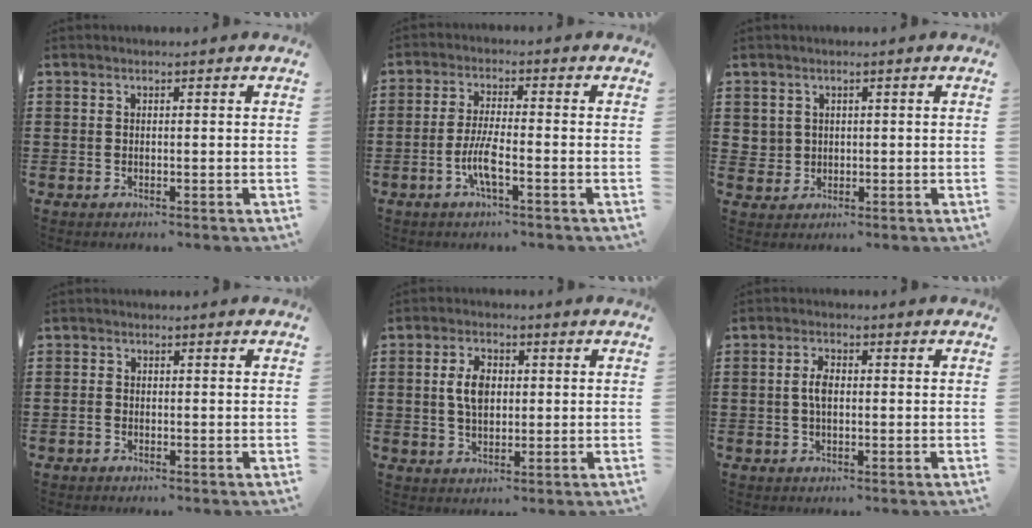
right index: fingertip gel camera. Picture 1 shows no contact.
{"total": 5.2, "force": [-2.2, 0.8, 4.6], "torque": [-0.105, -0.009, -0.048]}
{"total": 2.0, "force": [0.6, 1.9, 0.2], "torque": [-0.014, 0.010, 0.010]}
{"total": 0.9, "force": [-0.5, 0.6, 0.3], "torque": [-0.006, 0.001, -0.011]}
{"total": 5.2, "force": [0.7, 3.1, 4.1], "torque": [-0.095, 0.012, 0.007]}
{"total": 3.3, "force": [0.0, 1.5, 2.9], "torque": [-0.064, 0.004, -0.004]}